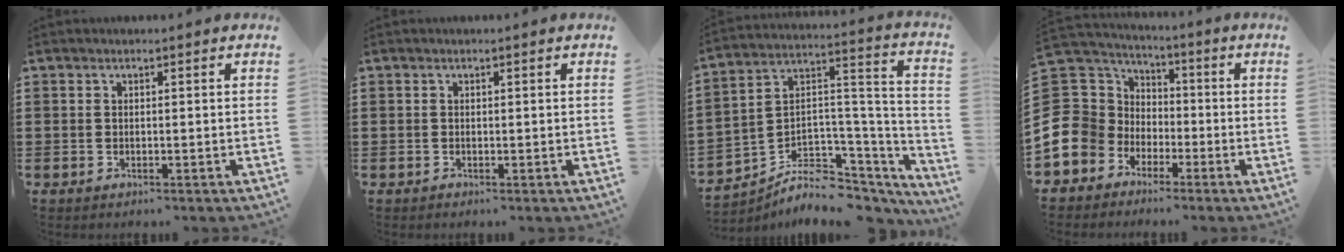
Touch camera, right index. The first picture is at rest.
{"total": 0.0}
{"total": 6.1, "force": [-3.7, 4.3, 2.3], "torque": [-0.052, -0.009, -0.064]}
{"total": 11.2, "force": [-3.7, 10.2, 2.6], "torque": [-0.122, 0.001, -0.072]}